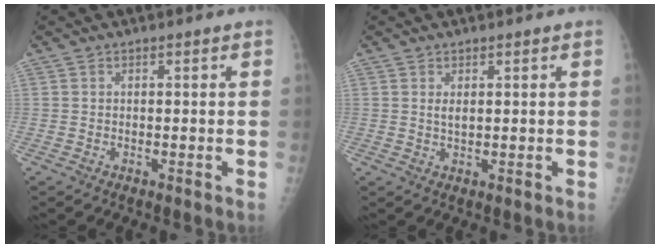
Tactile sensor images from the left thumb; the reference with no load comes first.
{"total": 1.5, "force": [0.7, 0.6, 1.2], "torque": [-0.020, -0.006, 0.016]}